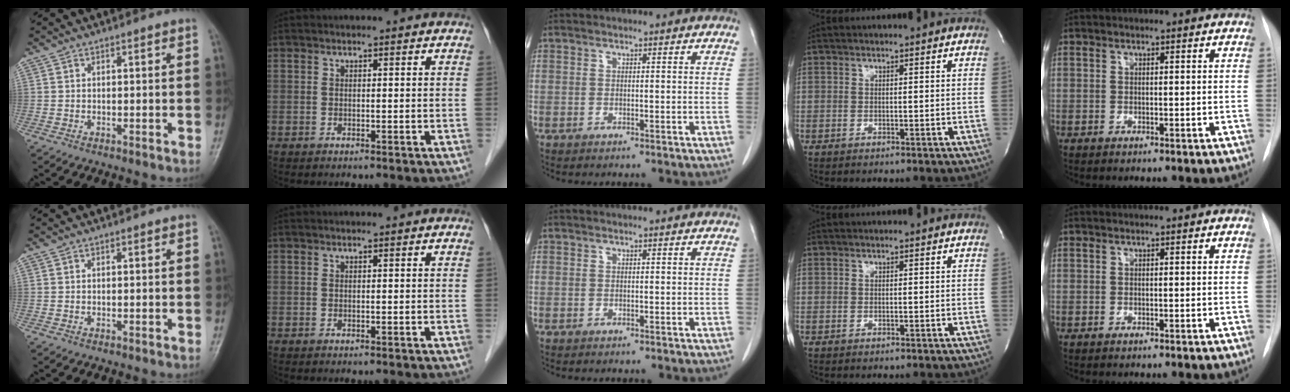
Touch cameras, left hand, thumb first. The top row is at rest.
{}